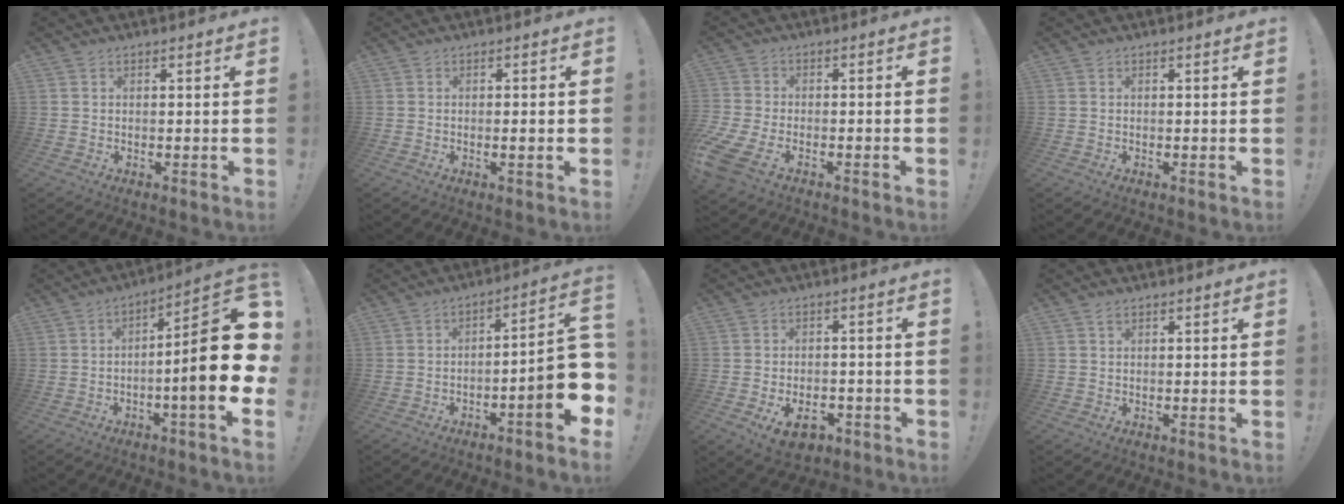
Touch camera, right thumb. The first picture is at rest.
{"total": 2.6, "force": [-0.3, 0.0, 2.6], "torque": [-0.037, -0.005, -0.007]}
{"total": 7.3, "force": [-4.9, 2.7, 4.8], "torque": [-0.119, 0.004, -0.093]}
{"total": 0.0}
{"total": 22.1, "force": [-1.6, 3.7, 21.7], "torque": [-0.330, 0.005, -0.028]}
{"total": 12.8, "force": [-3.7, 1.9, 12.1], "torque": [-0.151, 0.004, -0.060]}
{"total": 8.0, "force": [-3.7, 4.9, 5.1], "torque": [-0.061, 0.014, -0.058]}
{"total": 0.9, "force": [0.6, 0.4, 0.6], "torque": [-0.009, -0.001, 0.010]}